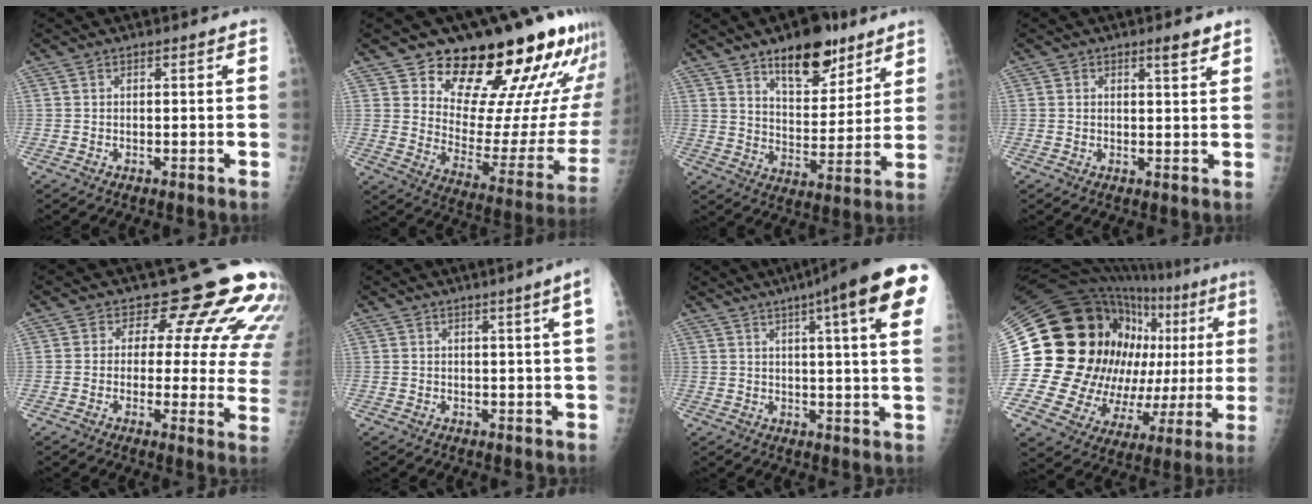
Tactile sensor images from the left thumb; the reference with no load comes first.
{"total": 24.9, "force": [18.4, 9.3, 13.9], "torque": [-0.150, -0.114, 0.255]}
{"total": 15.0, "force": [9.8, 6.8, 9.0], "torque": [-0.085, -0.061, 0.154]}
{"total": 2.8, "force": [1.8, 0.8, 2.0], "torque": [-0.022, -0.012, 0.026]}
{"total": 14.7, "force": [10.9, 6.5, 7.4], "torque": [-0.029, -0.061, 0.099]}
{"total": 3.9, "force": [1.8, -1.1, 3.3], "torque": [-0.048, -0.008, 0.028]}
{"total": 19.3, "force": [9.7, 2.4, 16.5], "torque": [-0.223, -0.007, 0.111]}
{"total": 37.4, "force": [6.4, 20.9, 30.3], "torque": [-0.461, 0.052, 0.120]}